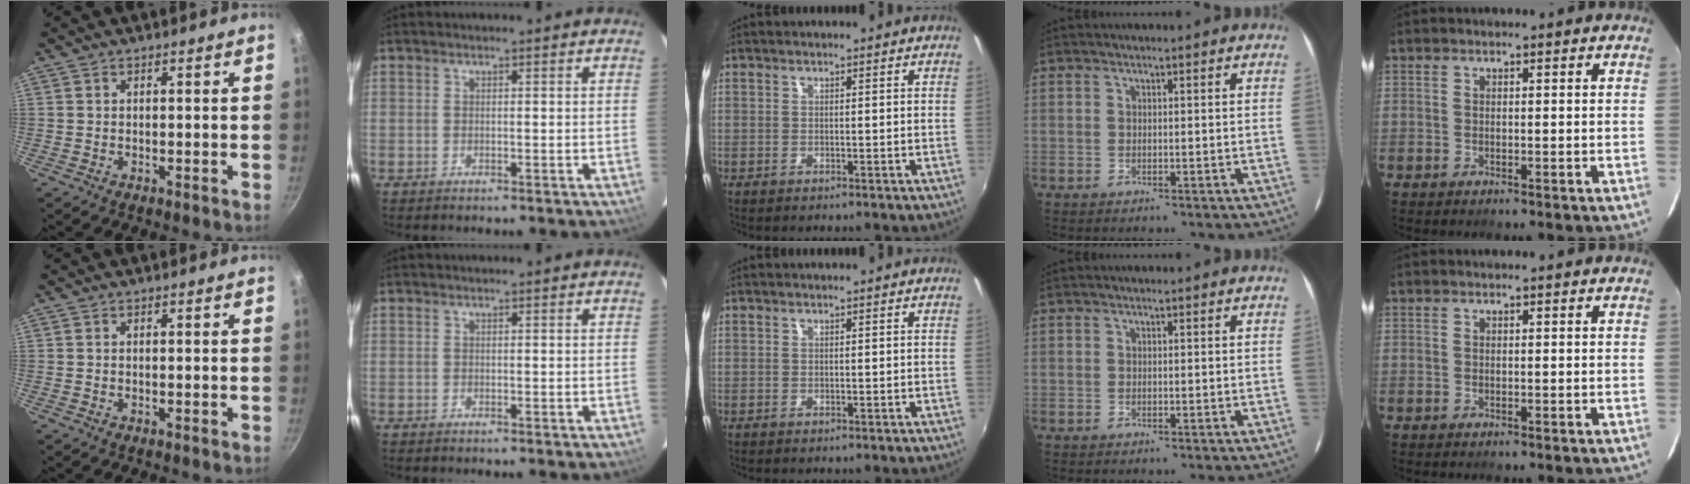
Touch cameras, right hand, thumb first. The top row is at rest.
{}